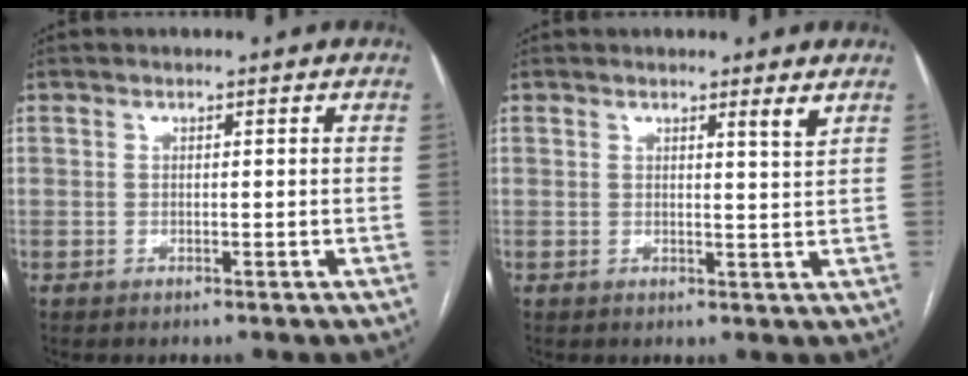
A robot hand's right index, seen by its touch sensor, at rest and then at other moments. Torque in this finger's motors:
{"motor_torque": [0.04, 0.05, -0.03, 0.01]}